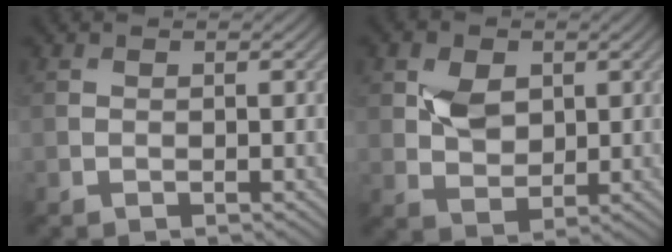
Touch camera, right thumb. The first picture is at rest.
{"total": 4.8, "force": [1.3, 3.6, 3.0], "torque": [-0.063, -0.002, 0.025]}